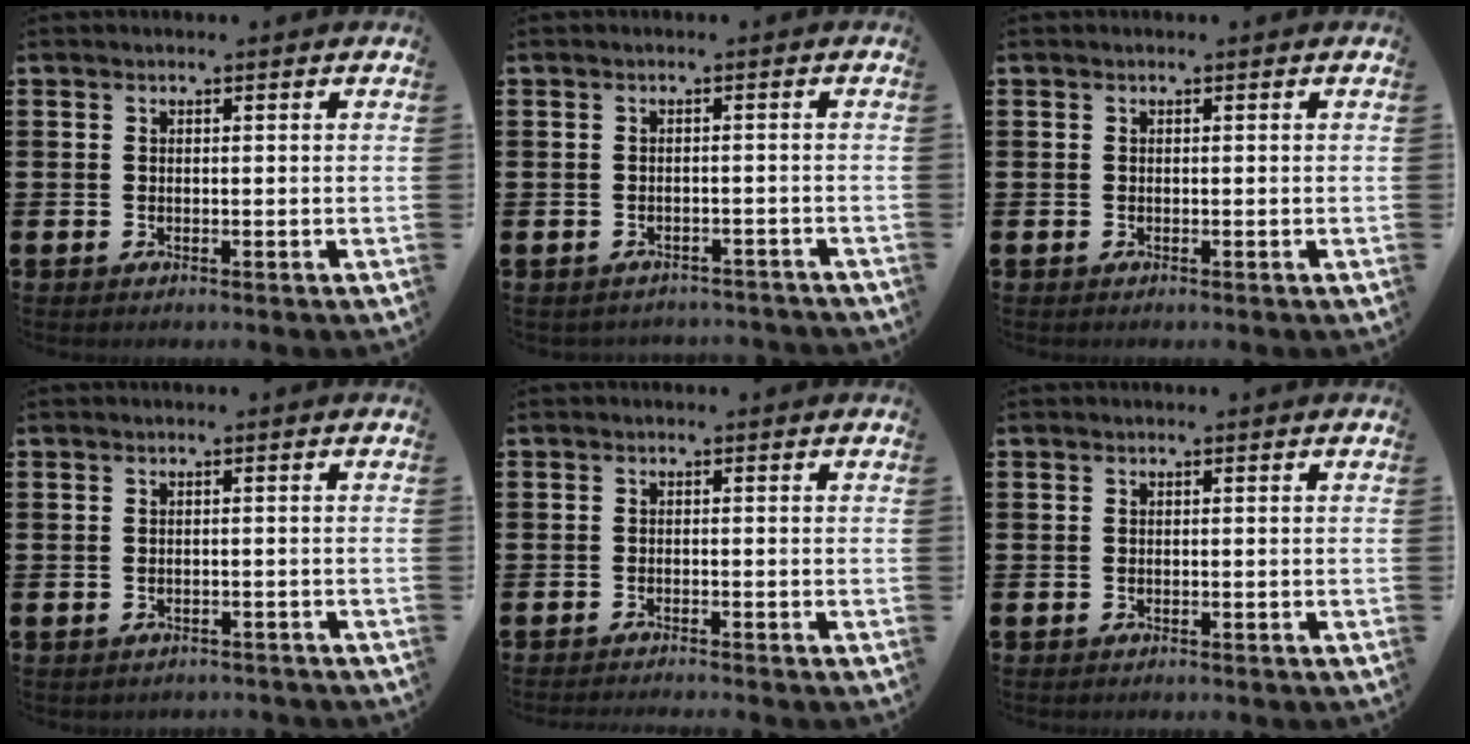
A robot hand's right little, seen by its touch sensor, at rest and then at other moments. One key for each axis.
{"total": 1.1, "fx": -1.1, "fy": 0.0, "fz": 0.0, "tx": -0.003, "ty": 0.001, "tz": -0.024}
{"total": 0.0}
{"total": 0.5, "fx": -0.5, "fy": 0.1, "fz": 0.0, "tx": -0.003, "ty": -0.003, "tz": -0.010}
{"total": 0.9, "fx": -0.8, "fy": -0.2, "fz": 0.0, "tx": 0.001, "ty": 0.000, "tz": -0.017}
{"total": 0.0}